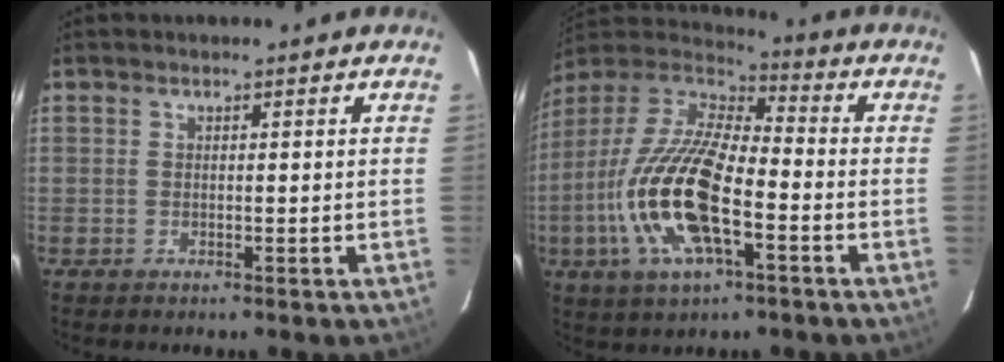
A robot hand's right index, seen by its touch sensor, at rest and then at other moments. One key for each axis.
{"total": 20.2, "fx": -6.4, "fy": 7.3, "fz": 17.6, "tx": -0.367, "ty": -0.021, "tz": -0.128}